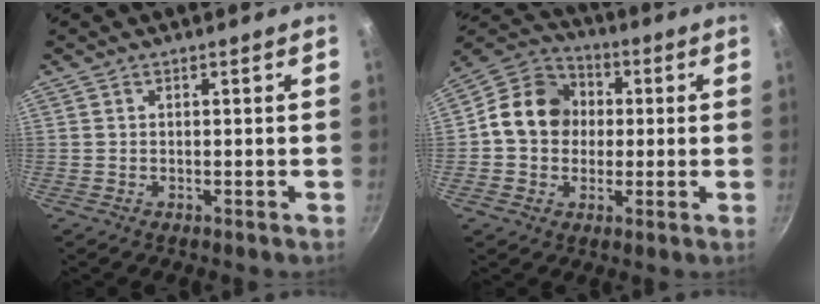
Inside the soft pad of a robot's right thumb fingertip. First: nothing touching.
{"total": 12.7, "force": [0.6, 11.0, 6.4], "torque": [-0.074, 0.025, -0.011]}